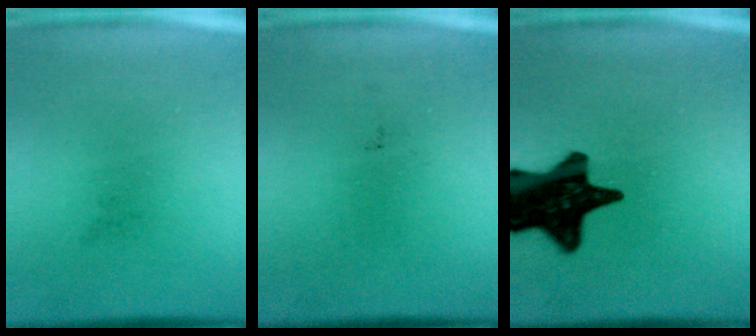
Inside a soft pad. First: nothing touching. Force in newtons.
{"total": 0.0}
{"total": 17.7}